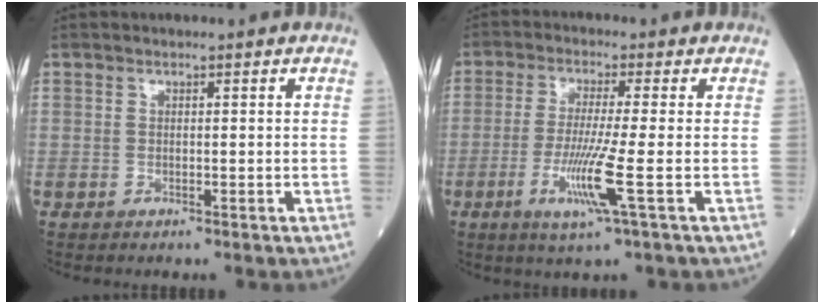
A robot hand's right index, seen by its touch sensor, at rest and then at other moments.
{"total": 7.7, "force": [-2.4, -1.0, 7.2], "torque": [-0.146, -0.023, -0.050]}